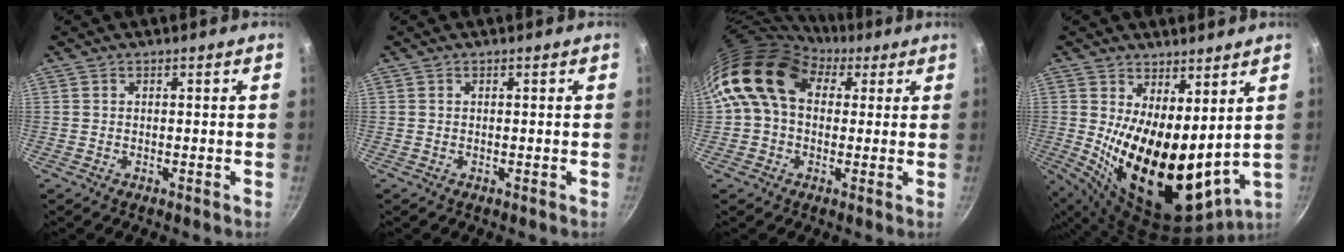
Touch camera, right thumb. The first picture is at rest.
{"total": 0.0}
{"total": 14.0, "force": [3.8, 10.0, 9.0], "torque": [-0.135, 0.014, 0.046]}
{"total": 17.9, "force": [3.7, 8.5, 15.3], "torque": [-0.221, -0.058, 0.081]}